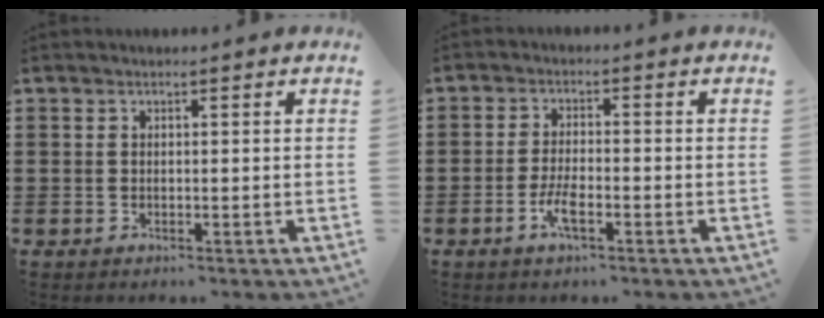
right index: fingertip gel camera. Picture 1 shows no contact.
{"total": 3.9, "force": [-1.7, 1.1, 3.4], "torque": [-0.076, -0.004, -0.036]}